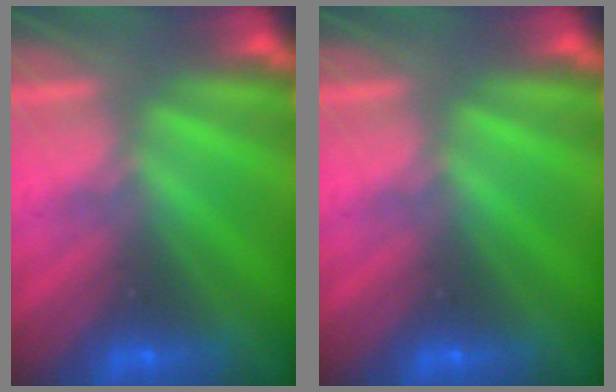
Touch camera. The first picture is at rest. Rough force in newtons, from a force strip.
{"total": 0.0}